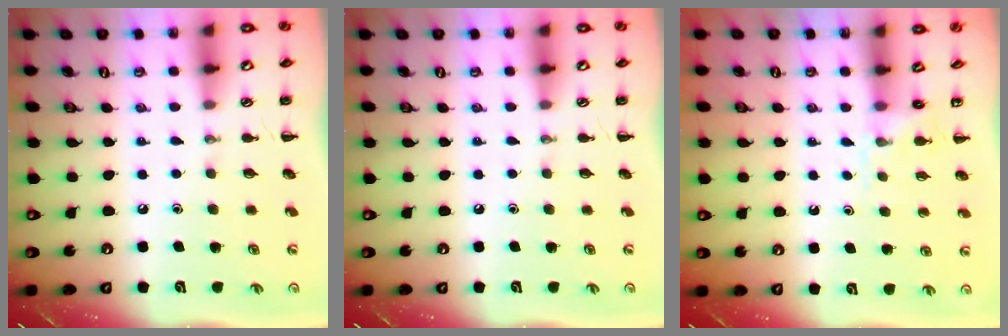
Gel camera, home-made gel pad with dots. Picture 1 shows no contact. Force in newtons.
{"total": 0.0}
{"total": 5.3, "press": 5.1, "slide": 1.2}